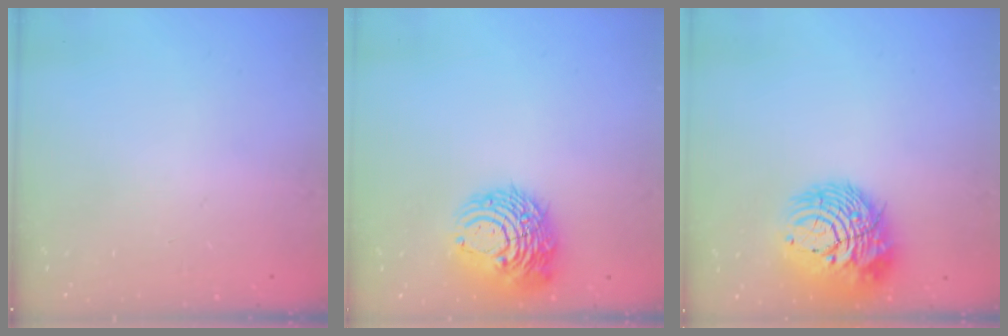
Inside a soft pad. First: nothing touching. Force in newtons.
{"total": 12.6, "press": 12.6, "slide": 1.4}
{"total": 14.9, "press": 14.8, "slide": 1.7}